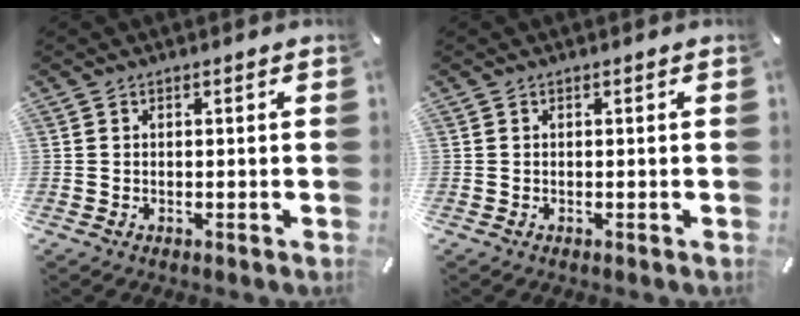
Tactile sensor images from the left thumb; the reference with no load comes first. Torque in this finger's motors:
{"motor_torque": [-0.03, 0.03, -0.03, 0.03, 0.00]}